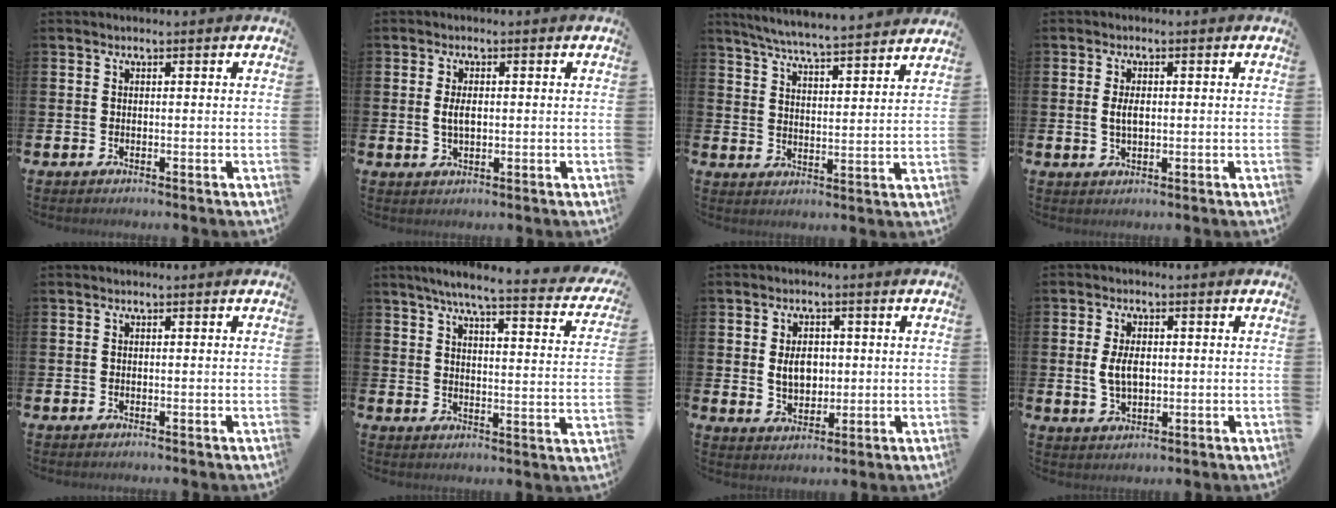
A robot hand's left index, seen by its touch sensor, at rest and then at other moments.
{"total": 2.8, "force": [0.2, 1.4, 2.4], "torque": [-0.034, 0.000, -0.001]}
{"total": 6.3, "force": [6.1, -0.4, 1.4], "torque": [-0.051, -0.046, 0.106]}
{"total": 2.7, "force": [0.3, 1.4, 2.3], "torque": [-0.032, 0.001, 0.000]}
{"total": 0.0}
{"total": 5.9, "force": [5.2, 0.3, 2.8], "torque": [-0.060, -0.041, 0.080]}
{"total": 4.5, "force": [0.7, 3.1, 3.1], "torque": [-0.046, 0.004, 0.006]}
{"total": 4.2, "force": [0.4, 2.5, 3.4], "torque": [-0.055, 0.003, 0.003]}